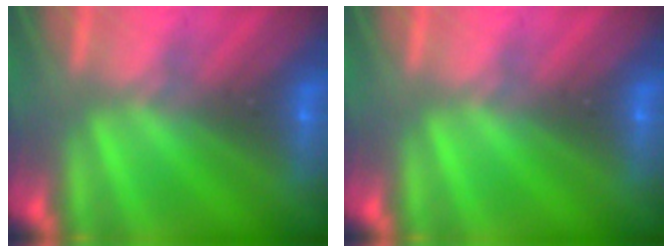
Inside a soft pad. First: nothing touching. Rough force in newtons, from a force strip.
{"total": 0.0}